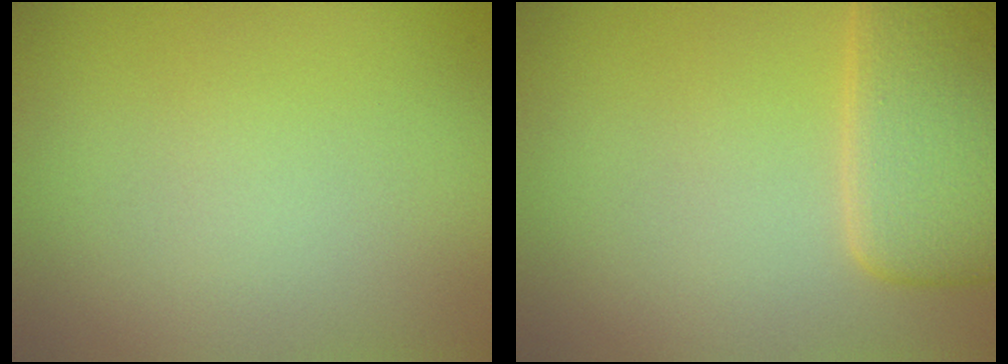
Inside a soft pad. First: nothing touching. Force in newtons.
{"total": 6.8, "press": 6.8, "slide": 0.5}